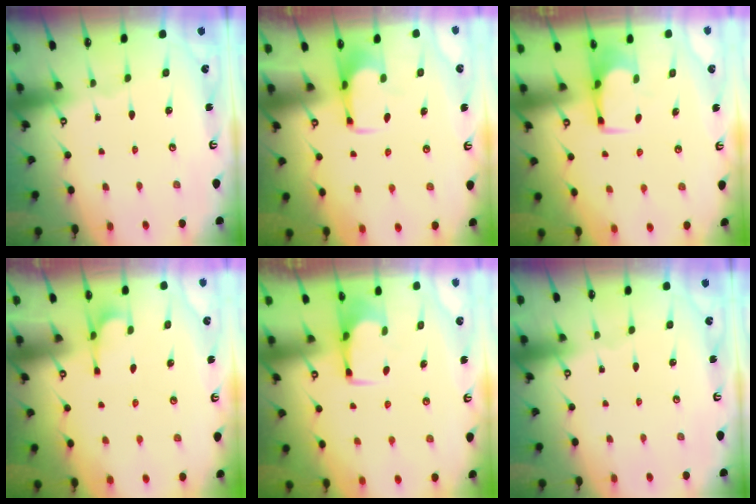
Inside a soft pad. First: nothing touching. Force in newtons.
{"total": 2.0, "press": 2.0, "slide": 0.3}
{"total": 2.6, "press": 2.6, "slide": 0.4}
{"total": 1.1, "press": 0.2, "slide": 1.1}
{"total": 2.7, "press": 2.6, "slide": 0.4}
{"total": 0.0}